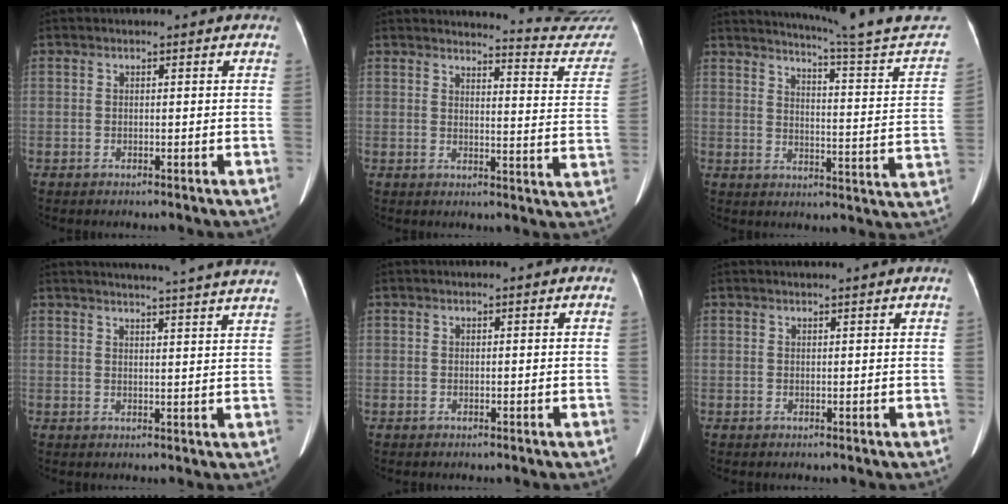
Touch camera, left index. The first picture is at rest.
{"total": 15.0, "force": [15.0, -0.3, 1.1], "torque": [0.002, -0.118, 0.142]}
{"total": 21.5, "force": [19.9, -1.9, 7.7], "torque": [-0.121, -0.102, 0.239]}
{"total": 18.6, "force": [17.5, -1.1, 6.4], "torque": [-0.096, -0.042, 0.202]}
{"total": 1.2, "force": [1.1, -0.1, 0.4], "torque": [-0.008, 0.012, 0.019]}
{"total": 4.2, "force": [3.9, -0.6, 1.4], "torque": [-0.016, 0.017, 0.044]}